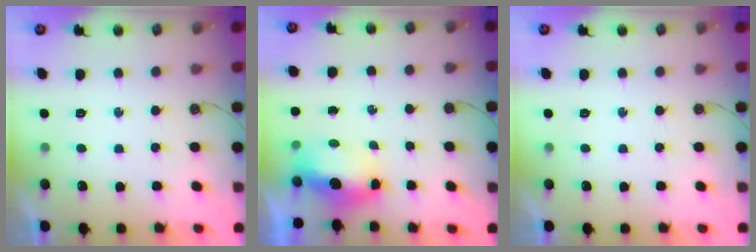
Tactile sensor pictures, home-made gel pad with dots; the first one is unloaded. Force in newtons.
{"total": 6.6, "press": 6.5, "slide": 1.2}
{"total": 0.0}